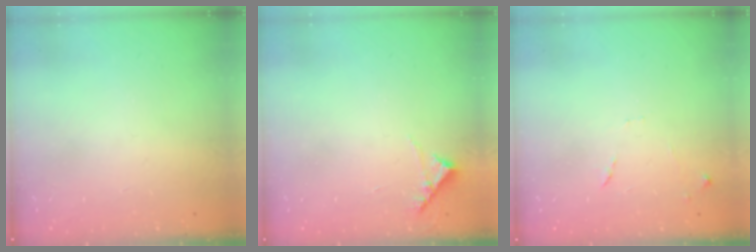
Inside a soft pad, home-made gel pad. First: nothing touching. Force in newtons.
{"total": 5.4, "press": 5.4, "slide": 0.4}
{"total": 7.5, "press": 7.5, "slide": 0.6}